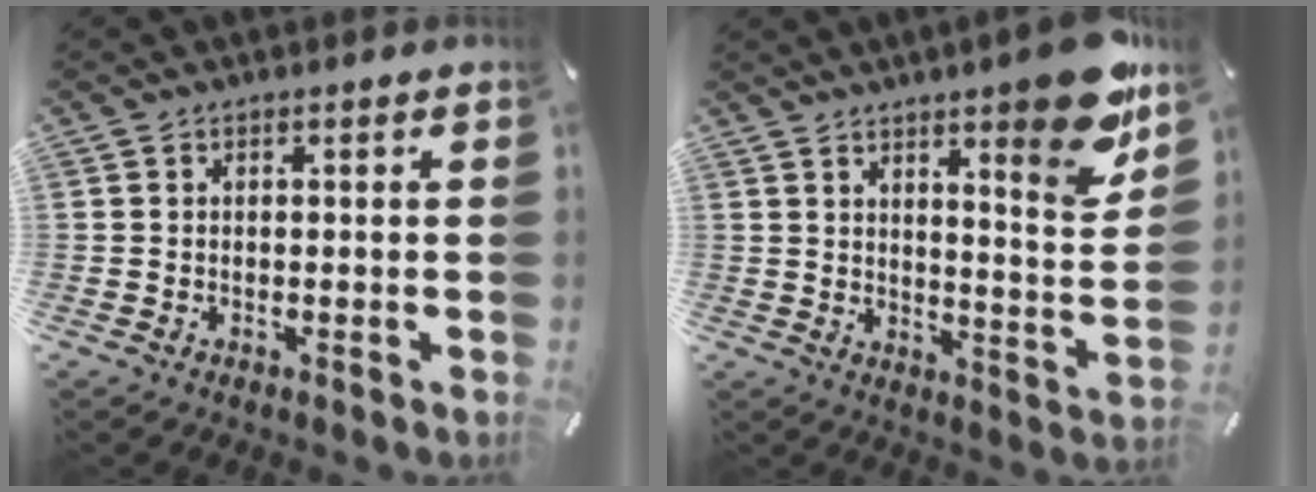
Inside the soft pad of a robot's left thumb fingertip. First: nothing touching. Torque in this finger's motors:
{"motor_torque": [2.40, 1.14, 0.29, -0.36, 0.12]}